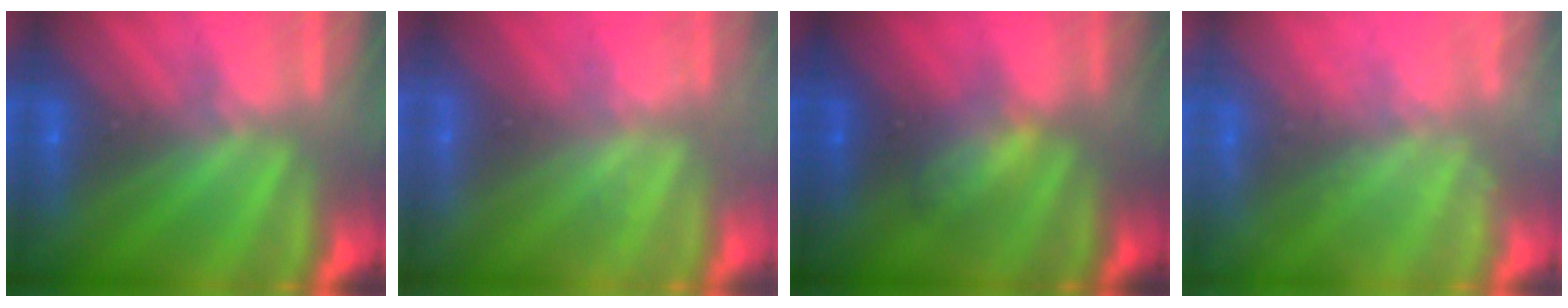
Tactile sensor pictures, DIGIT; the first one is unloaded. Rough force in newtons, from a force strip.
{"total": 2.2}
{"total": 2.2}
{"total": 2.5}